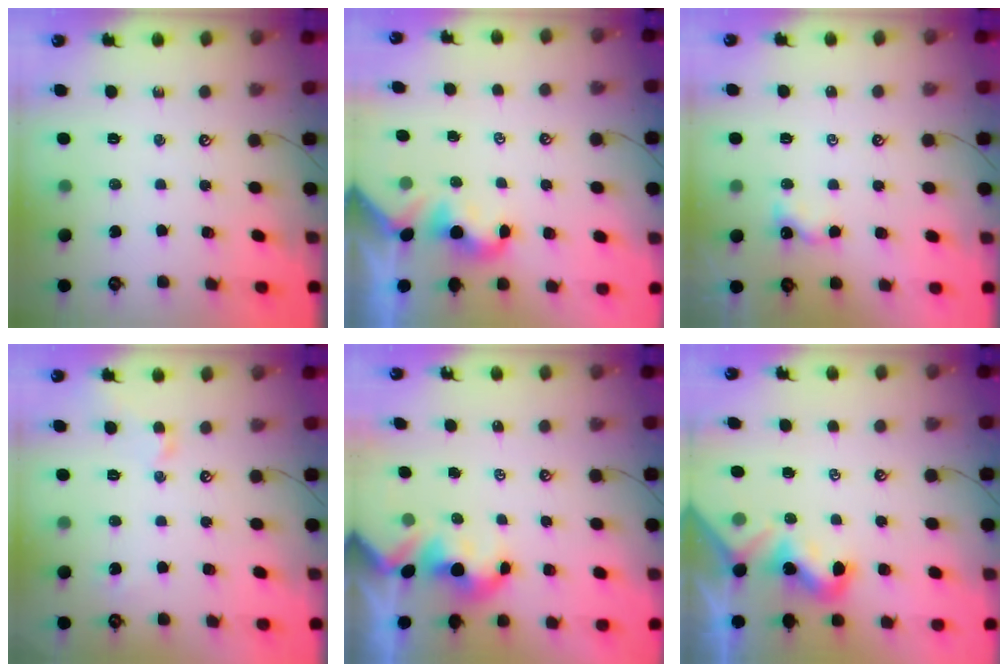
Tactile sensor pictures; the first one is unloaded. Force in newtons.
{"total": 2.1, "press": 2.0, "slide": 0.4}
{"total": 0.5, "press": 0.4, "slide": 0.3}
{"total": 1.0, "press": 0.9, "slide": 0.3}
{"total": 2.9, "press": 2.8, "slide": 0.6}
{"total": 1.8, "press": 1.8, "slide": 0.1}